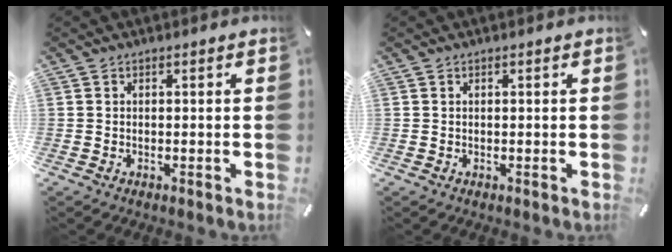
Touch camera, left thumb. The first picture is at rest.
{"total": 0.5, "force": [0.2, 0.1, 0.5], "torque": [-0.009, 0.000, 0.002]}